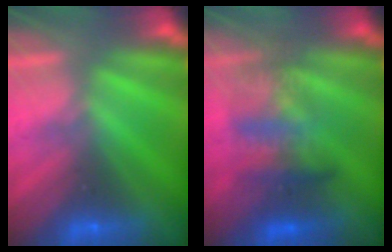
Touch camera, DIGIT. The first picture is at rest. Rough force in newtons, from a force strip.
{"total": 3.8}